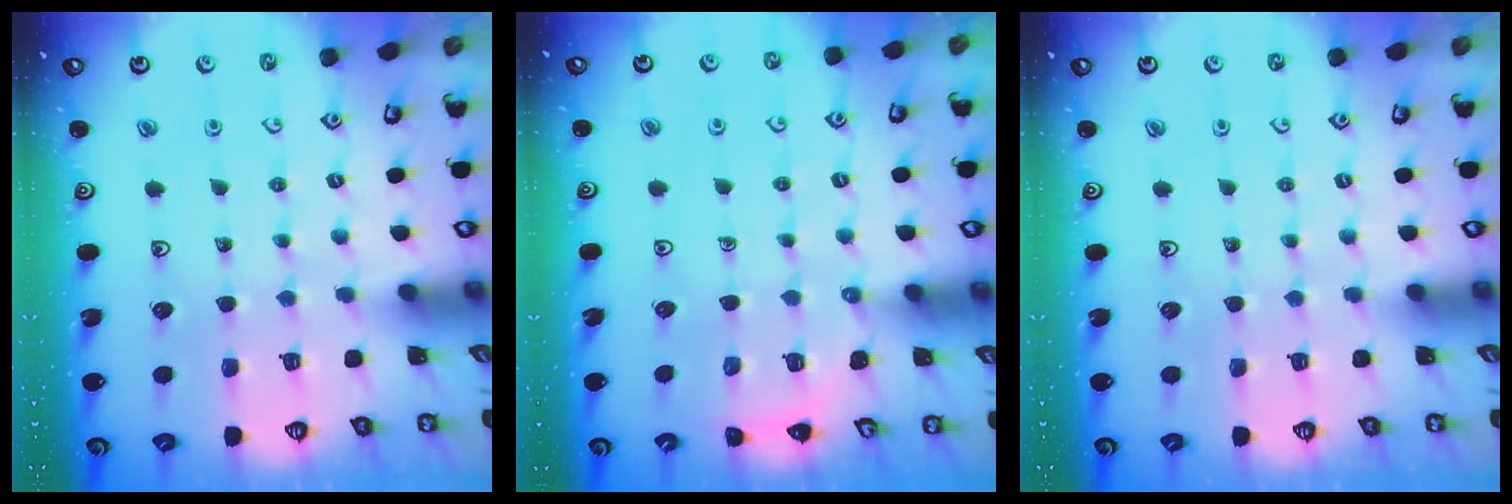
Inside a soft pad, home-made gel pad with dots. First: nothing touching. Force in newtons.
{"total": 4.4, "press": 4.2, "slide": 1.5}
{"total": 0.0}